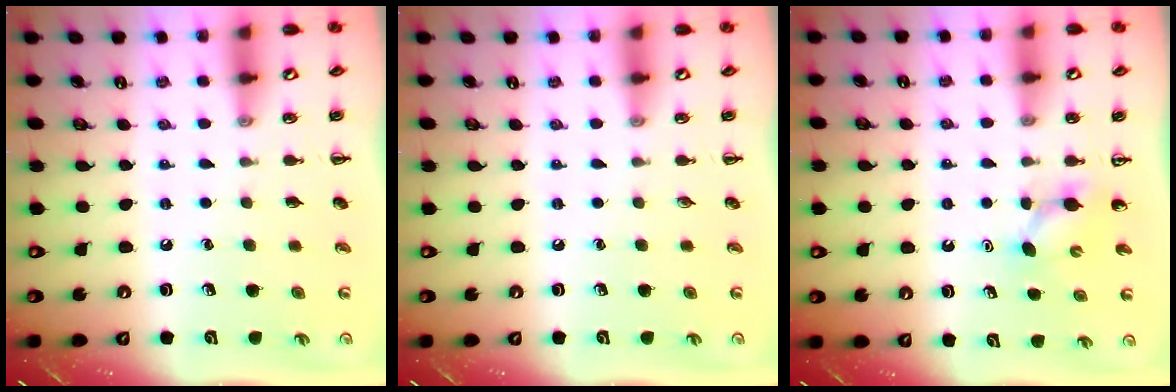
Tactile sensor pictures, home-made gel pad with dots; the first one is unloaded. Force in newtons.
{"total": 0.0}
{"total": 3.8, "press": 3.7, "slide": 1.1}